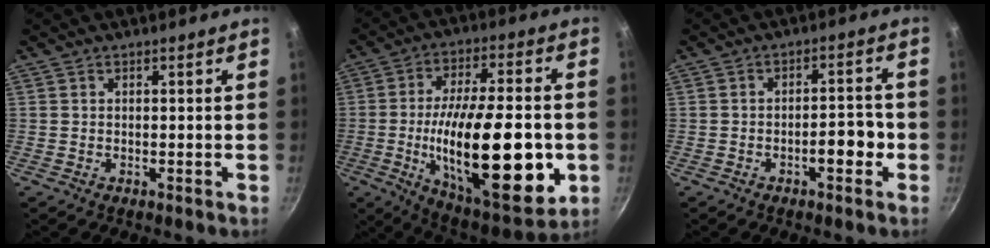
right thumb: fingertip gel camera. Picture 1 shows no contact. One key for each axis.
{"total": 28.5, "fx": -4.8, "fy": 10.8, "fz": 25.9, "tx": -0.402, "ty": 0.001, "tz": -0.067}
{"total": 5.2, "fx": -2.1, "fy": 2.3, "fz": 4.2, "tx": -0.039, "ty": 0.028, "tz": -0.032}